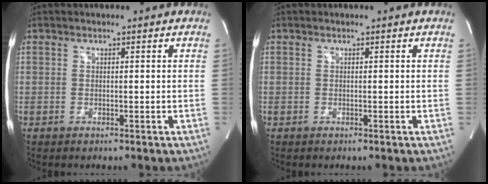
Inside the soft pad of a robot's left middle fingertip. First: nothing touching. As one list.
[{"total": 0.0}]